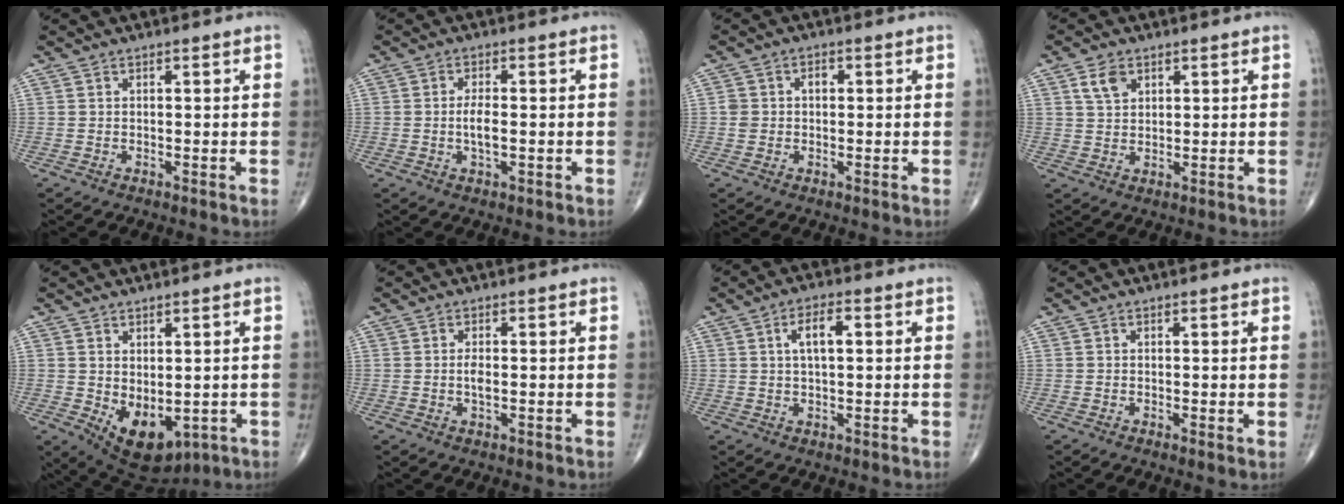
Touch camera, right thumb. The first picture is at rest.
{"total": 3.5, "force": [-0.5, 1.4, 3.2], "torque": [-0.060, 0.000, -0.011]}
{"total": 2.9, "force": [0.2, 2.4, 1.6], "torque": [-0.023, 0.012, 0.004]}
{"total": 4.3, "force": [2.1, 2.8, 2.4], "torque": [-0.036, -0.006, 0.041]}
{"total": 9.9, "force": [-1.8, 5.8, 7.8], "torque": [-0.098, -0.005, 0.000]}
{"total": 1.8, "force": [-0.2, 0.7, 1.7], "torque": [-0.031, -0.002, -0.004]}
{"total": 7.6, "force": [1.7, 3.3, 6.7], "torque": [-0.108, 0.010, 0.025]}
{"total": 0.7, "force": [0.1, 0.1, 0.7], "torque": [-0.012, -0.003, -0.003]}